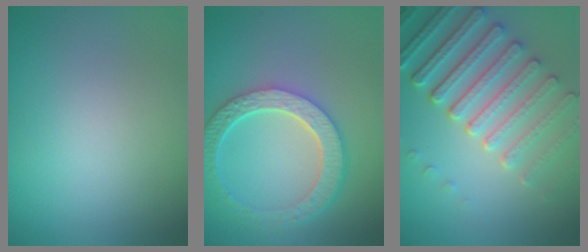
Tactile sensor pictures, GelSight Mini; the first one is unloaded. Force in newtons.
{"total": 6.1, "press": 4.6, "slide": 3.9}
{"total": 7.2, "press": 5.5, "slide": 4.6}